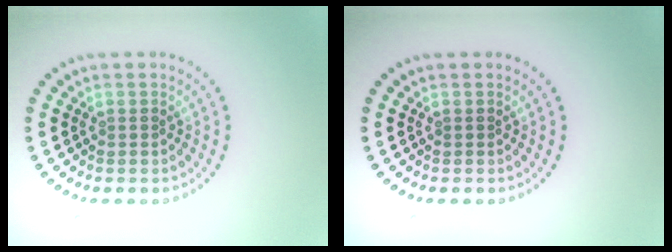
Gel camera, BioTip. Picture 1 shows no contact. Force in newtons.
{"total": 0.0}